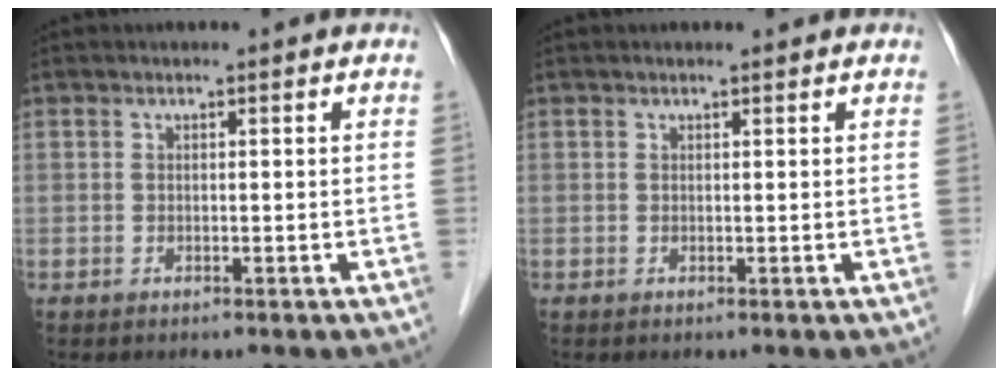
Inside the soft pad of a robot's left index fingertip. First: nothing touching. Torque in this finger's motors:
{"motor_torque": [0.31, -0.10, 0.07, -0.01]}